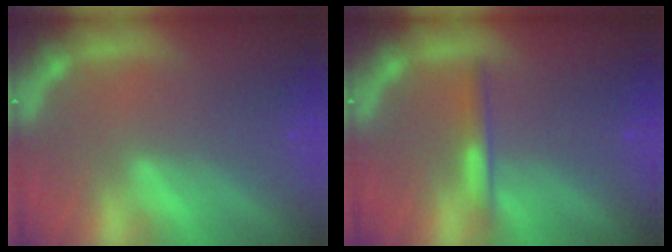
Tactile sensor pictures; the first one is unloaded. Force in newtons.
{"total": 1.9}